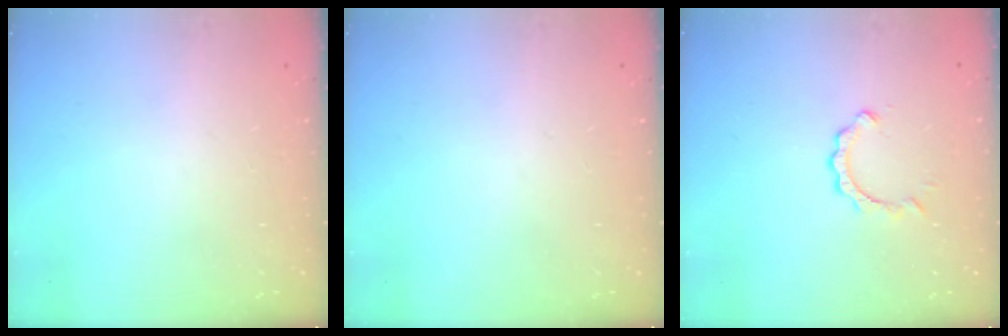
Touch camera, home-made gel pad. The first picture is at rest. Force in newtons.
{"total": 0.0}
{"total": 2.8, "press": 2.8, "slide": 0.3}